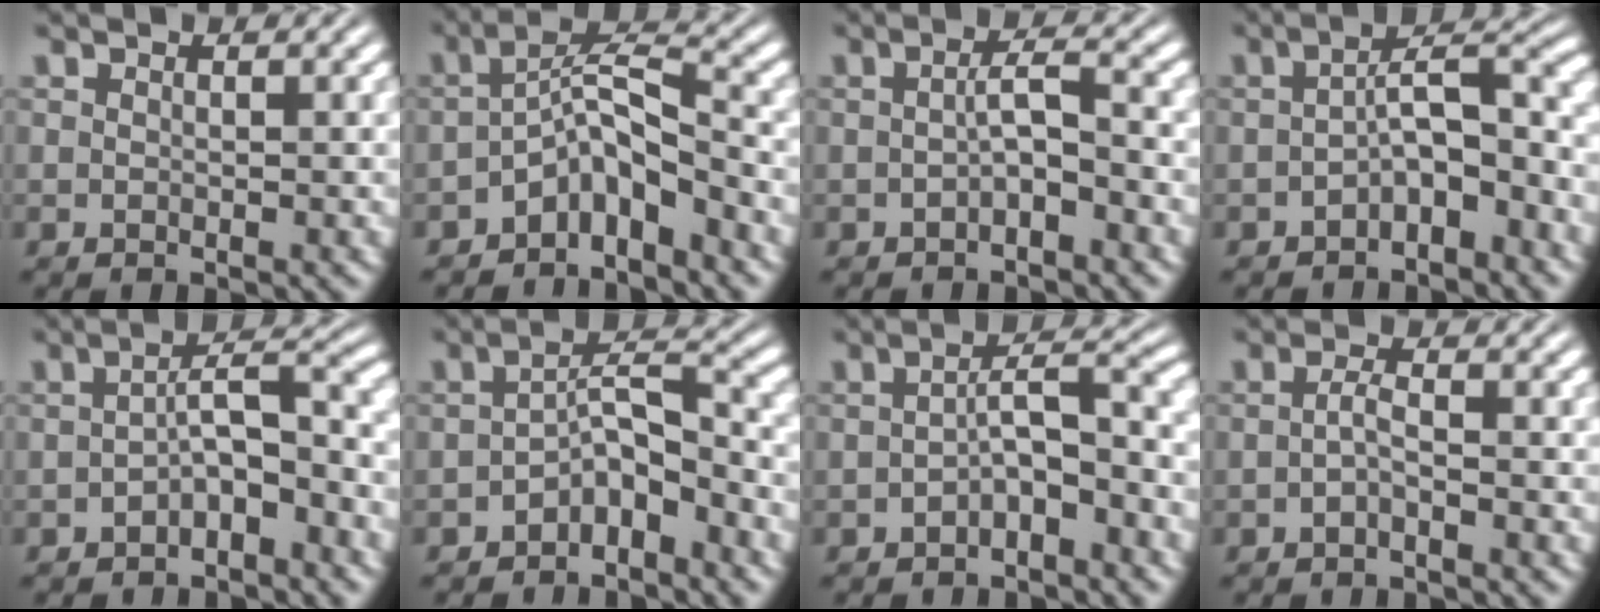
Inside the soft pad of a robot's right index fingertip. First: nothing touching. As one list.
[{"total": 4.0, "force": [-1.8, 1.6, 3.2], "torque": [-0.045, -0.017, -0.026]}, {"total": 1.9, "force": [-0.8, -0.6, 1.6], "torque": [-0.017, 0.002, -0.011]}, {"total": 3.6, "force": [-1.2, 0.3, 3.4], "torque": [-0.036, -0.008, -0.012]}, {"total": 3.0, "force": [-1.2, 0.0, 2.8], "torque": [-0.029, -0.006, -0.013]}, {"total": 3.1, "force": [-1.8, 0.5, 2.5], "torque": [-0.020, -0.011, -0.023]}, {"total": 2.8, "force": [-1.1, -0.2, 2.5], "torque": [-0.028, -0.003, -0.014]}, {"total": 1.4, "force": [-0.9, -0.7, 0.9], "torque": [-0.015, -0.005, -0.012]}]